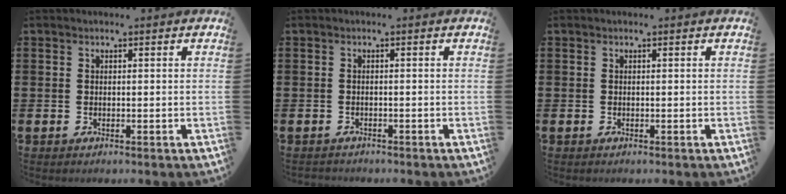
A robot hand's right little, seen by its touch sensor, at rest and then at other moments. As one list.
[{"total": 0.6, "force": [-0.6, 0.1, -0.1], "torque": [-0.002, -0.001, -0.012]}, {"total": 0.0}]